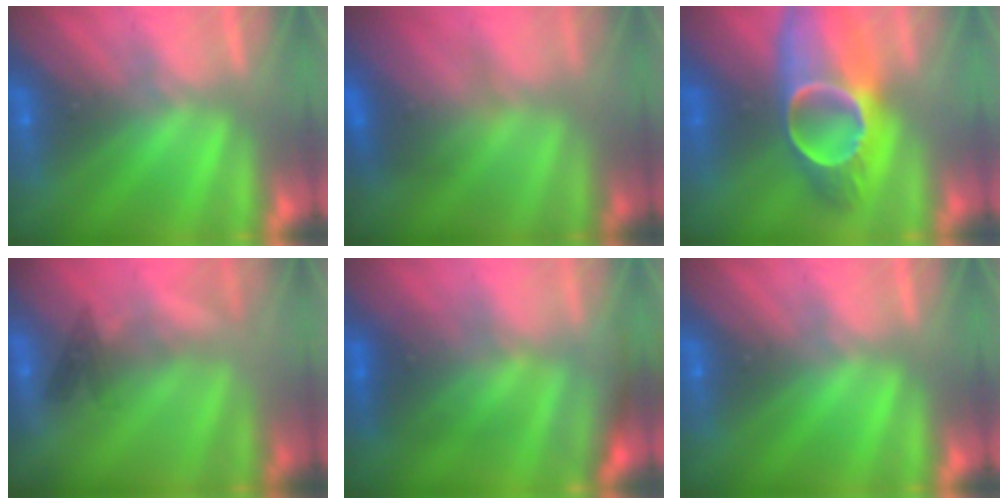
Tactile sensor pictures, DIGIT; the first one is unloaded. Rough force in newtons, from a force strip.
{"total": 3.6}
{"total": 6.6}
{"total": 2.2}
{"total": 2.6}
{"total": 0.0}